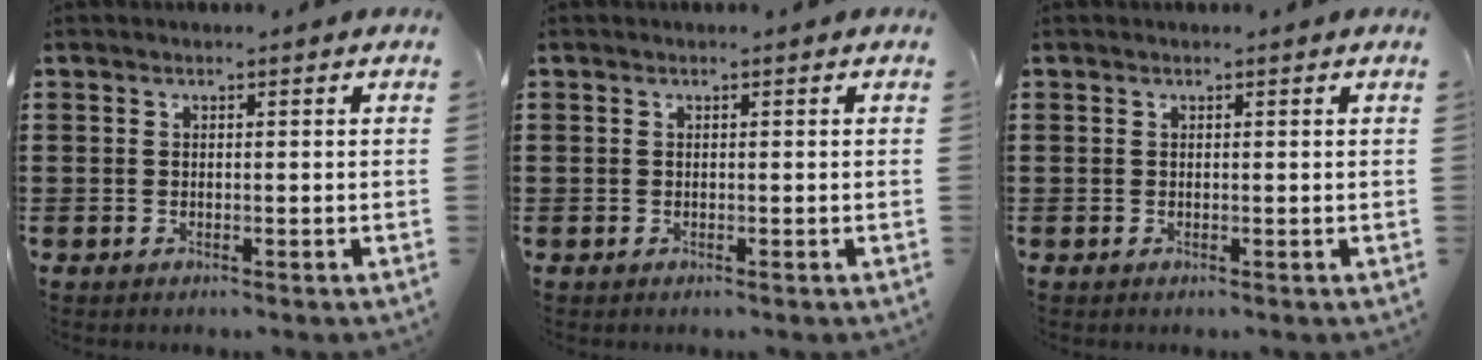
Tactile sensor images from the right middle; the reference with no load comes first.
{"total": 0.0}
{"total": 0.0}